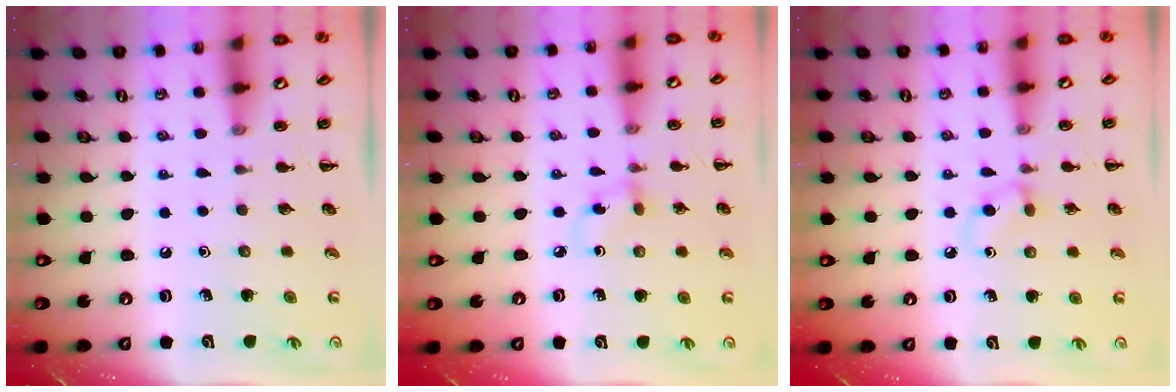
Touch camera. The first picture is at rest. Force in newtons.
{"total": 4.4, "press": 4.1, "slide": 1.7}
{"total": 4.6, "press": 4.3, "slide": 1.7}